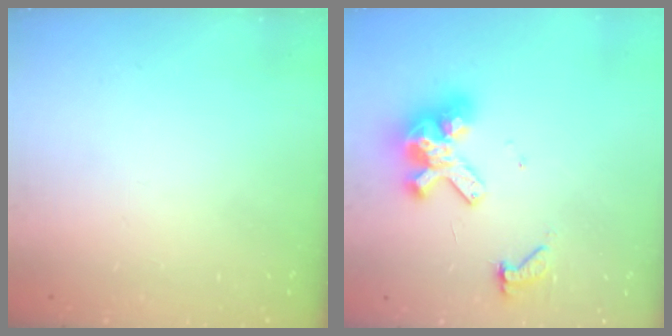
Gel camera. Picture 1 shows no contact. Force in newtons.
{"total": 11.4, "press": 11.4, "slide": 1.4}